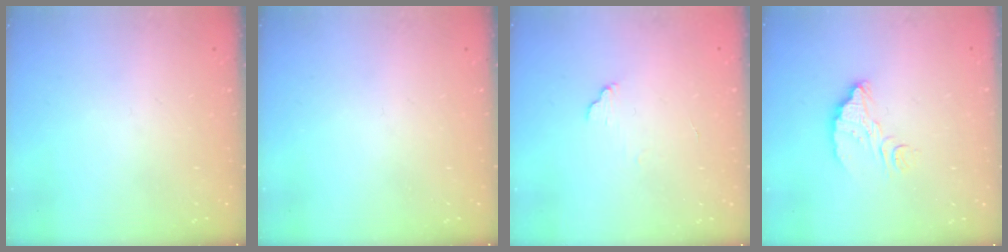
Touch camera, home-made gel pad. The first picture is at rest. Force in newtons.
{"total": 0.0}
{"total": 6.2, "press": 6.2, "slide": 0.3}
{"total": 7.2, "press": 7.2, "slide": 0.5}